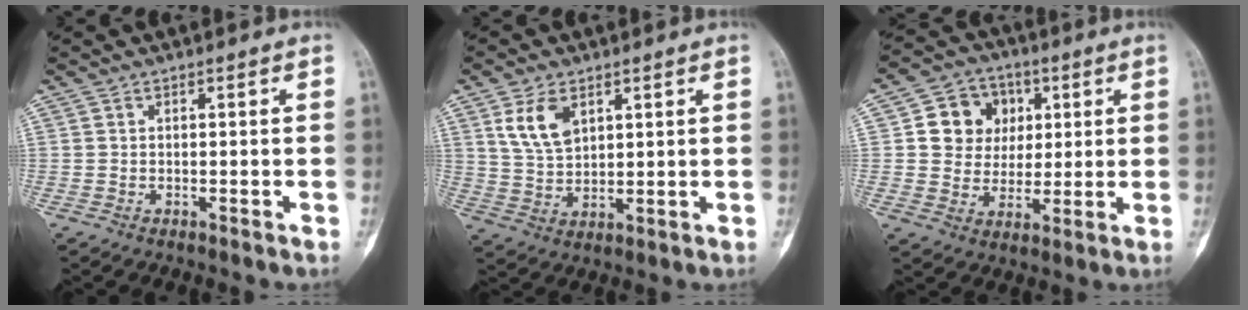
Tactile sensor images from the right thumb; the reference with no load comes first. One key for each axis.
{"total": 7.5, "fx": 3.5, "fy": 4.4, "fz": 5.0, "tx": -0.083, "ty": -0.015, "tz": 0.076}
{"total": 10.8, "fx": 2.8, "fy": 9.6, "fz": 4.1, "tx": -0.018, "ty": -0.001, "tz": 0.046}